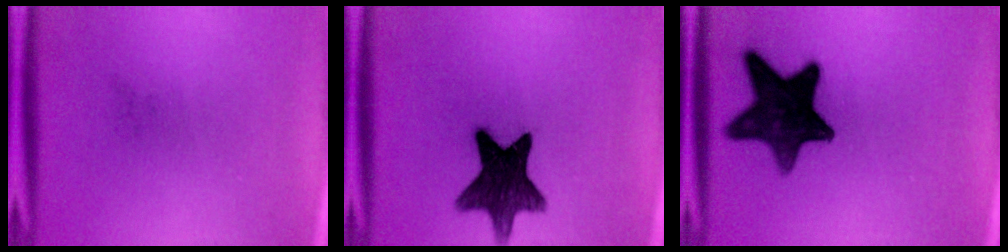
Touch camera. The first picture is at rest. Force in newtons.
{"total": 12.5}
{"total": 14.5}